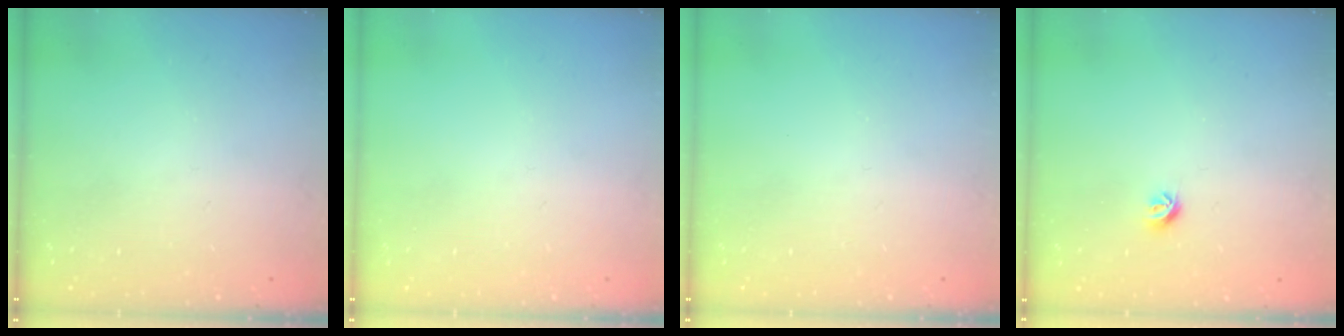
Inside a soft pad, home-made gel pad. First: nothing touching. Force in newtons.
{"total": 0.0}
{"total": 0.0}
{"total": 4.7, "press": 4.6, "slide": 0.9}